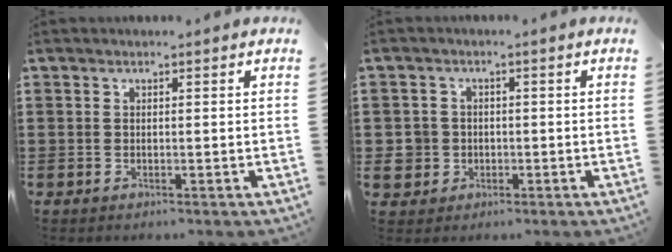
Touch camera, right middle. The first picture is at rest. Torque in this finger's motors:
{"motor_torque": [0.14, -0.23, 0.15, 0.02]}